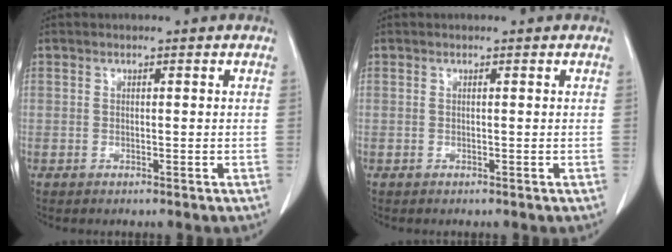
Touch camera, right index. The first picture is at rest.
{"total": 0.0}